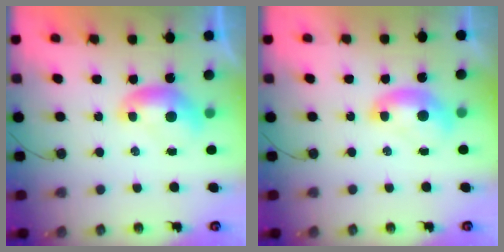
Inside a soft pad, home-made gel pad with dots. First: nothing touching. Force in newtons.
{"total": 1.2, "press": 1.2, "slide": 0.3}